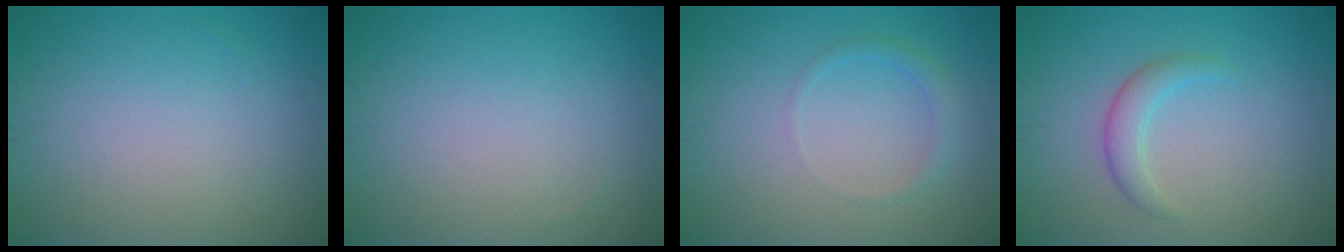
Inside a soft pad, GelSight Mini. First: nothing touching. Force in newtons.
{"total": 0.0}
{"total": 1.4, "press": 1.4, "slide": 0.1}
{"total": 2.1, "press": 2.1, "slide": 0.1}